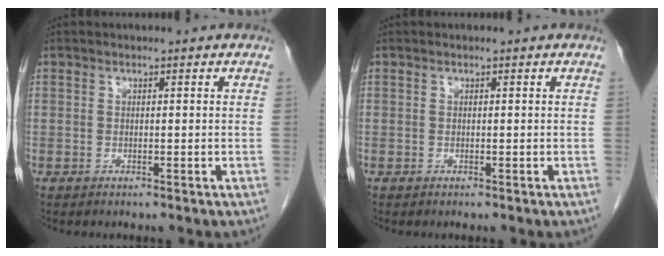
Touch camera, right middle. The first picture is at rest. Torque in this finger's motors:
{"motor_torque": [0.00, 0.00, 0.00, -0.01]}